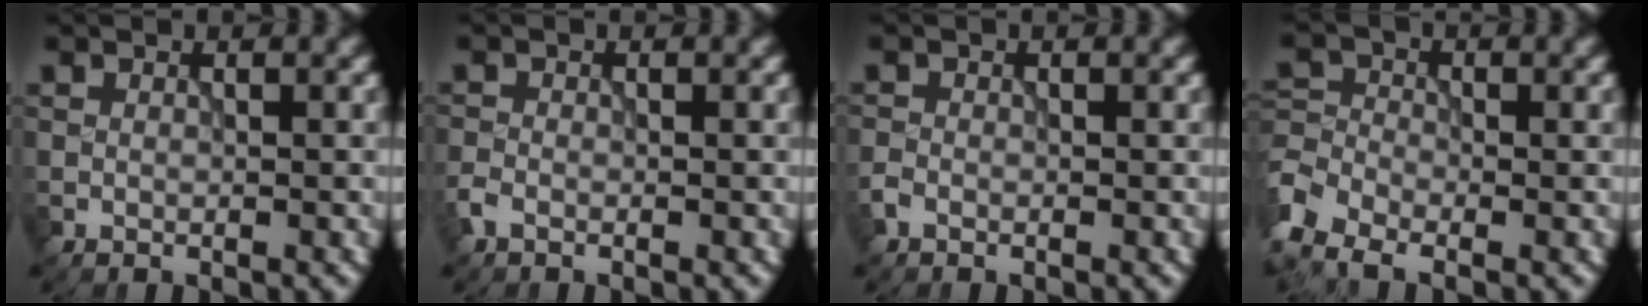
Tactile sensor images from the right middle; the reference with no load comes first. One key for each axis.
{"total": 1.1, "fx": -0.8, "fy": 0.6, "fz": 0.5, "tx": -0.013, "ty": 0.000, "tz": -0.023}
{"total": 0.9, "fx": -0.6, "fy": 0.4, "fz": 0.3, "tx": -0.007, "ty": 0.000, "tz": -0.017}
{"total": 4.9, "fx": -3.2, "fy": 2.8, "fz": 2.5, "tx": -0.046, "ty": -0.012, "tz": -0.056}